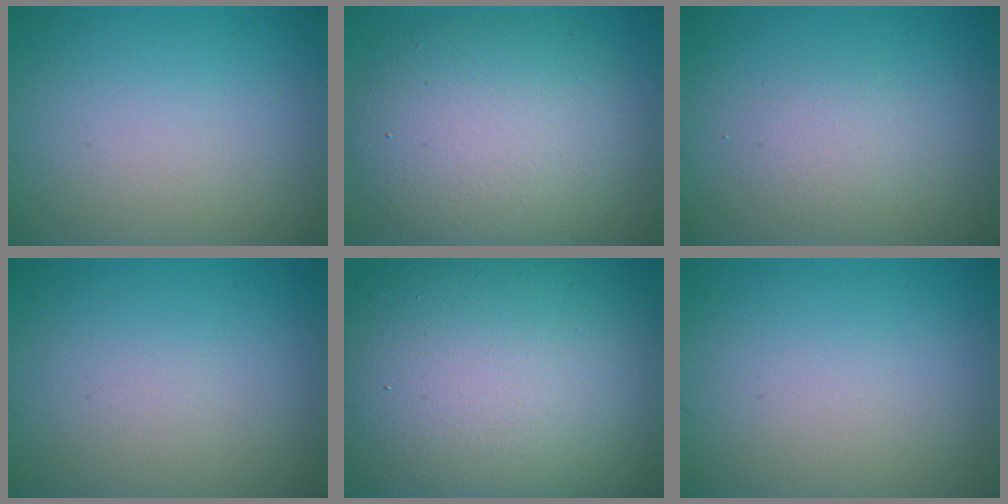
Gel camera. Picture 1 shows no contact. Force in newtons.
{"total": 9.1, "press": 9.1, "slide": 0.9}
{"total": 1.7, "press": 1.7, "slide": 0.0}
{"total": 0.0}
{"total": 17.1, "press": 17.1, "slide": 0.8}
{"total": 0.0}